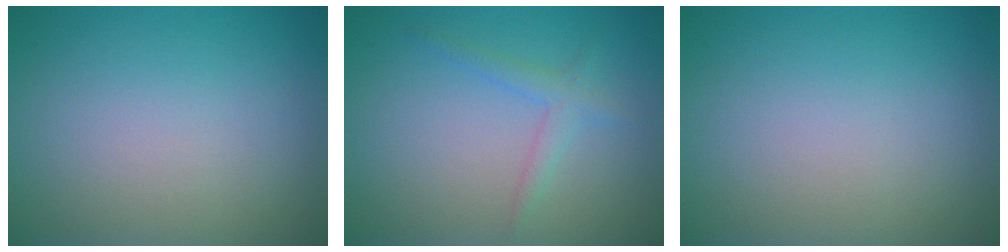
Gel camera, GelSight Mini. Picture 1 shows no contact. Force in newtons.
{"total": 1.6, "press": 1.6, "slide": 0.2}
{"total": 0.0}